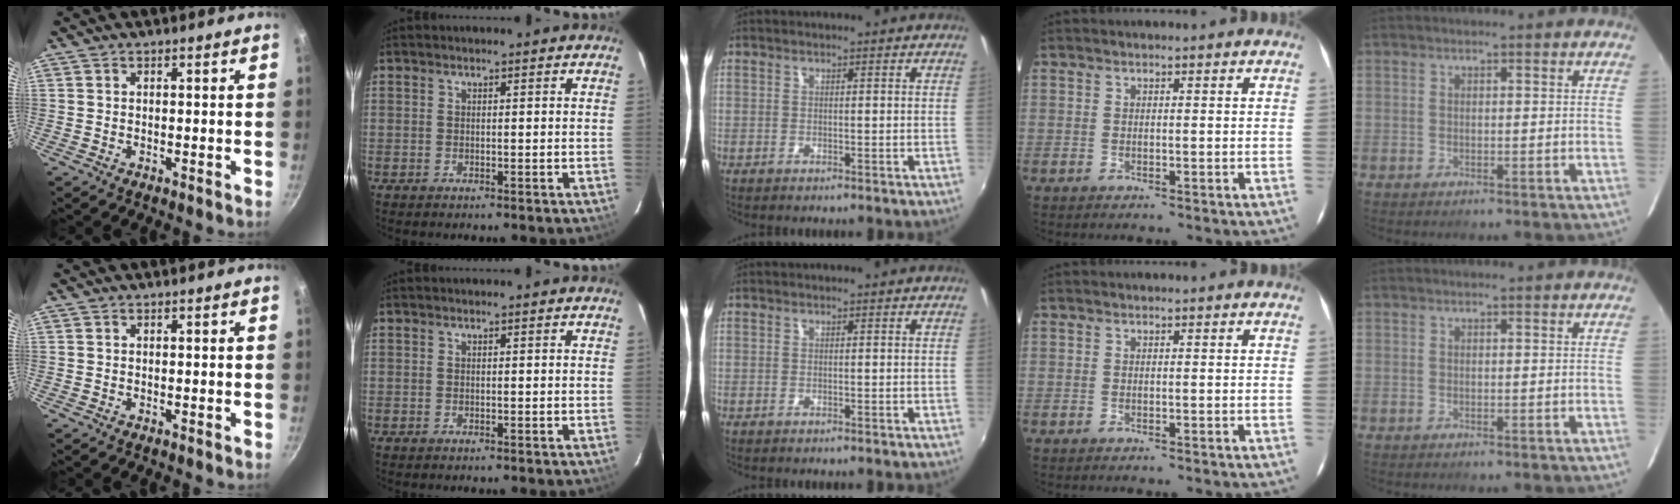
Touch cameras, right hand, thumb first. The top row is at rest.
{}